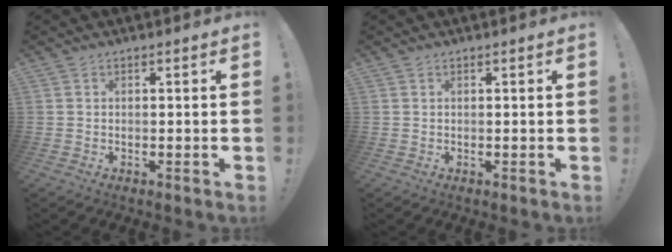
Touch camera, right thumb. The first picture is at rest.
{"total": 0.0}